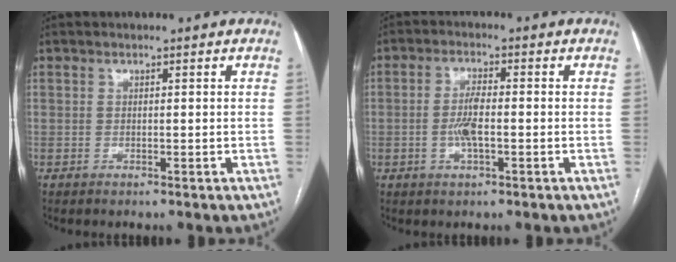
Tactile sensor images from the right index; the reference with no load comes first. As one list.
[{"total": 4.3, "force": [-0.8, 1.1, 4.1], "torque": [-0.087, 0.003, -0.015]}]